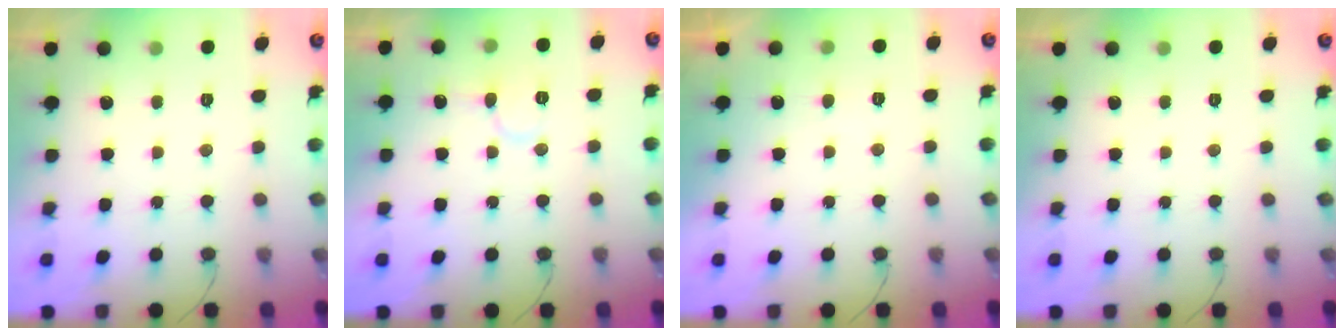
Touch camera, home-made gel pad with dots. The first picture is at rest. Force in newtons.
{"total": 6.7, "press": 6.7, "slide": 0.7}
{"total": 2.3, "press": 2.3, "slide": 0.1}
{"total": 0.0}